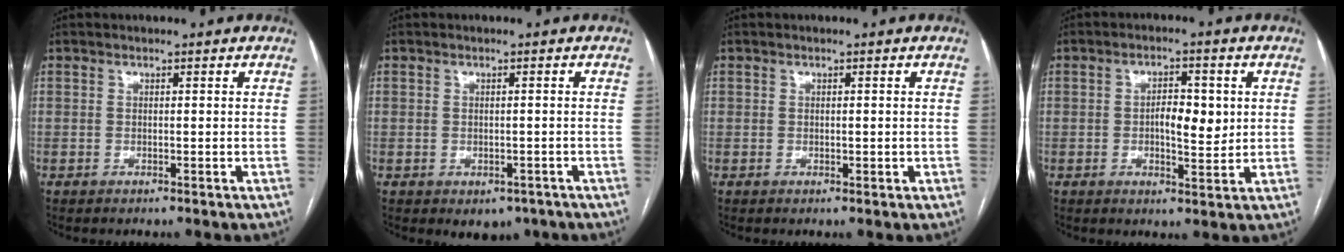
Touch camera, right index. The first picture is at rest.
{"total": 3.7, "force": [-2.2, 2.6, 1.5], "torque": [-0.009, 0.002, -0.019]}
{"total": 0.6, "force": [0.0, 0.5, 0.3], "torque": [-0.006, 0.000, 0.002]}
{"total": 5.5, "force": [0.4, 2.2, 5.0], "torque": [-0.082, 0.001, 0.007]}